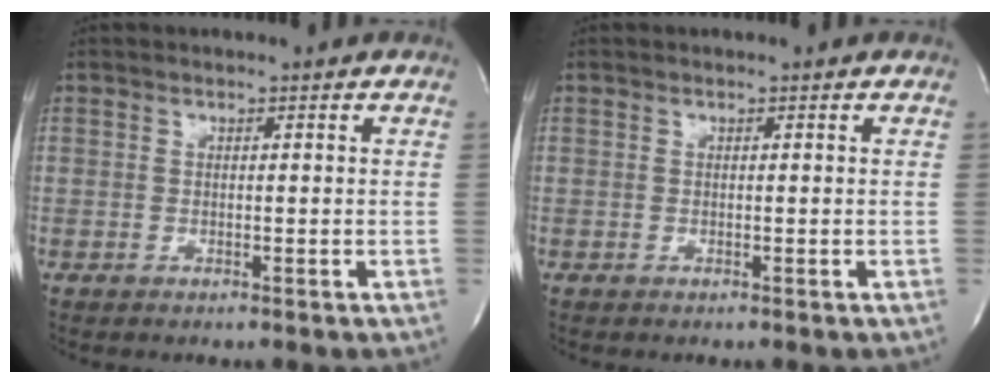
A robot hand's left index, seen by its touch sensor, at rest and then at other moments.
{"total": 0.0}